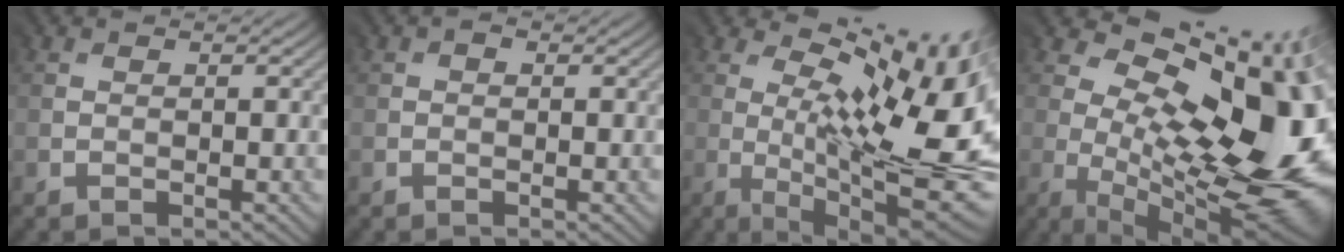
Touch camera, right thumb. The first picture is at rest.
{"total": 0.7, "force": [0.0, 0.6, 0.5], "torque": [-0.011, -0.002, 0.002]}
{"total": 16.7, "force": [2.0, 5.9, 15.5], "torque": [-0.218, 0.003, 0.049]}
{"total": 19.0, "force": [0.9, 9.4, 16.5], "torque": [-0.200, -0.010, 0.029]}